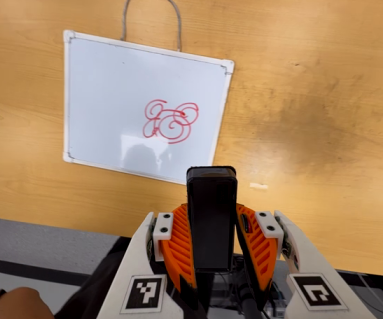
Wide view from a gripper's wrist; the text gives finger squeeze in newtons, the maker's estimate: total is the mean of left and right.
{"total": 4.0, "left": 2.9, "right": 5.2}